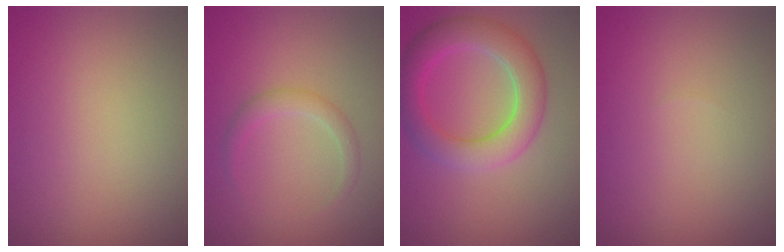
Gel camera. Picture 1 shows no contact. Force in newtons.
{"total": 1.7, "press": 1.7, "slide": 0.1}
{"total": 5.5, "press": 5.5, "slide": 0.5}
{"total": 0.0}